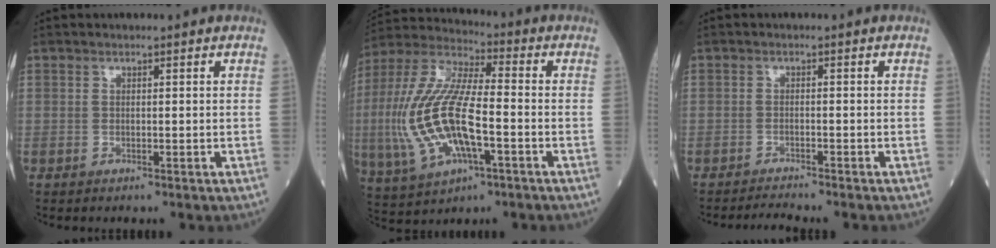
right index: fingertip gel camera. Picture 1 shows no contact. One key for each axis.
{"total": 17.6, "fx": -3.5, "fy": 5.4, "fz": 16.4, "tx": -0.367, "ty": -0.003, "tz": -0.061}
{"total": 2.5, "fx": -2.4, "fy": -0.7, "fz": 0.3, "tx": -0.010, "ty": -0.011, "tz": -0.040}